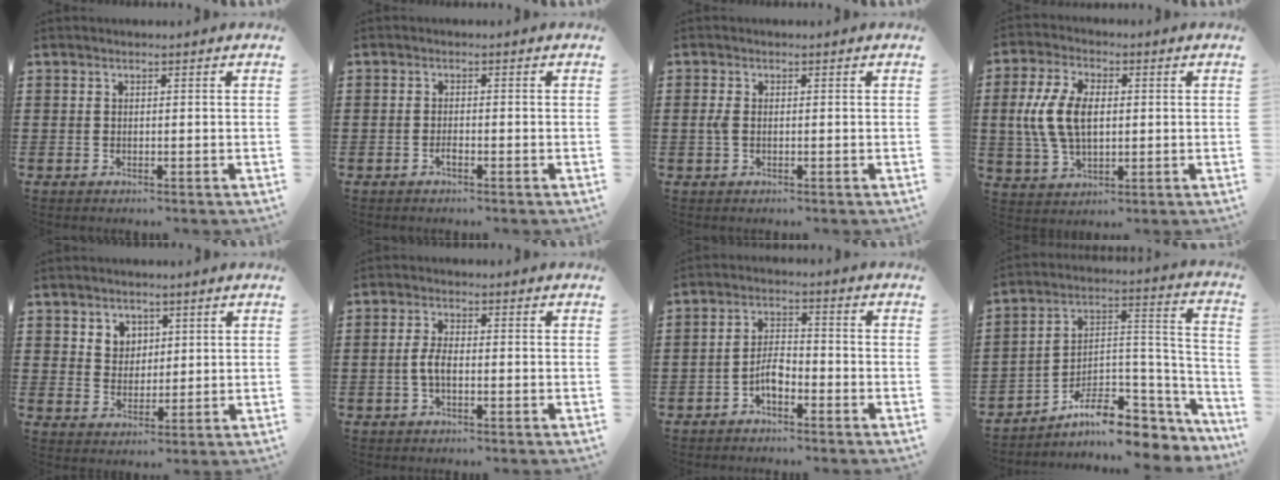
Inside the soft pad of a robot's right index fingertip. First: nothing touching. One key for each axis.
{"total": 1.3, "fx": -0.8, "fy": 0.4, "fz": 0.9, "tx": -0.020, "ty": -0.004, "tz": -0.014}
{"total": 1.9, "fx": -0.2, "fy": 1.0, "fz": 1.5, "tx": -0.047, "ty": -0.002, "tz": -0.009}
{"total": 8.9, "fx": 0.3, "fy": 5.3, "fz": 7.1, "tx": -0.173, "ty": 0.008, "tz": -0.003}
{"total": 3.6, "fx": 2.0, "fy": 3.0, "fz": 0.4, "tx": -0.022, "ty": 0.011, "tz": 0.038}
{"total": 3.0, "fx": -0.8, "fy": 1.0, "fz": 2.7, "tx": -0.071, "ty": -0.005, "tz": -0.021}
{"total": 4.2, "fx": -2.2, "fy": 1.8, "fz": 3.0, "tx": -0.076, "ty": 0.002, "tz": -0.049}
{"total": 8.4, "fx": -5.8, "fy": 4.0, "fz": 4.6, "tx": -0.083, "ty": 0.002, "tz": -0.104}